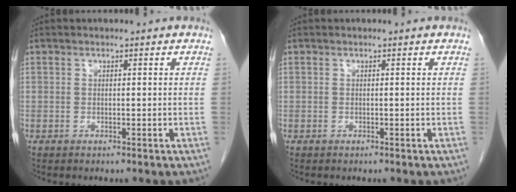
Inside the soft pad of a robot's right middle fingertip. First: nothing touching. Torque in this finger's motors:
{"motor_torque": [0.12, -0.05, 0.01, 0.01]}